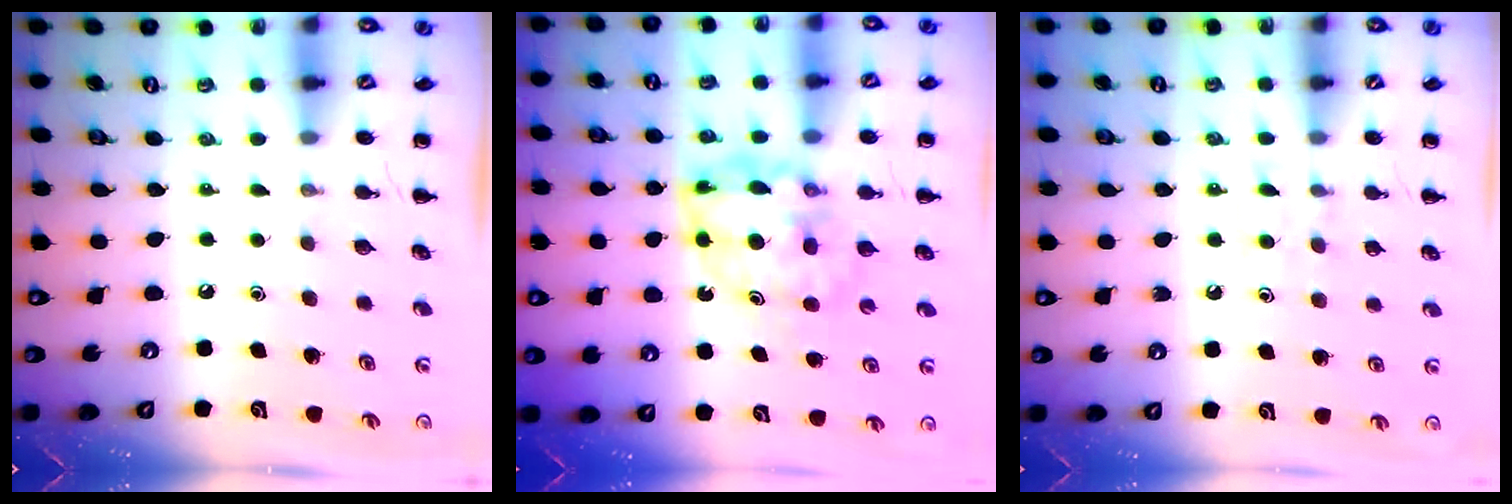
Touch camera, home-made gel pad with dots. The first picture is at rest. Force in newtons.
{"total": 8.2, "press": 8.0, "slide": 1.6}
{"total": 4.4, "press": 4.1, "slide": 1.6}